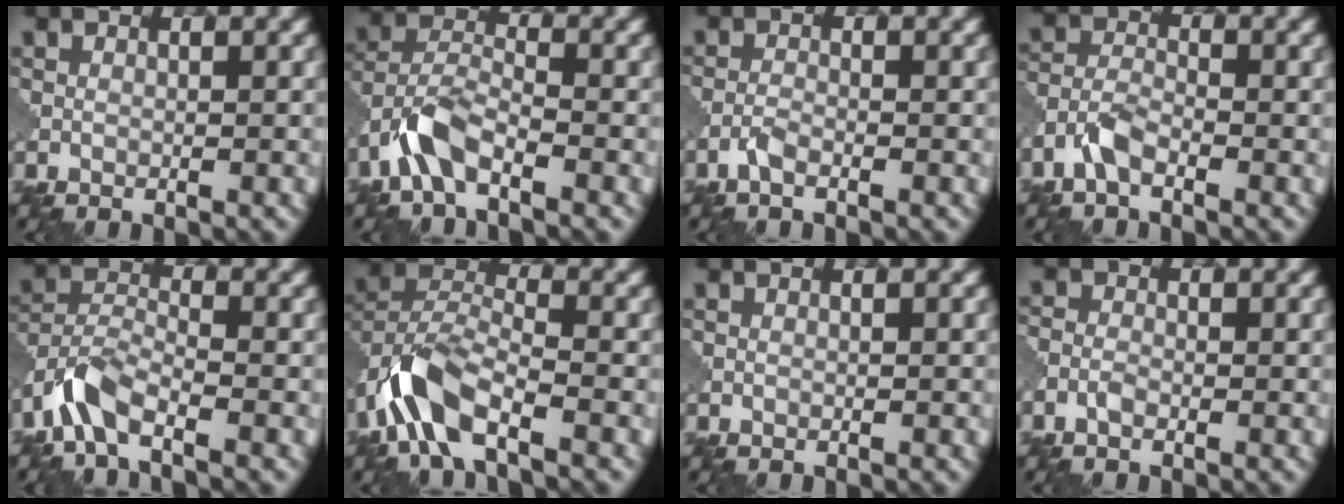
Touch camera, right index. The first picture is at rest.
{"total": 4.7, "force": [-2.9, 1.8, 3.2], "torque": [-0.065, 0.008, -0.068]}
{"total": 1.3, "force": [-0.9, 0.3, 0.8], "torque": [-0.020, 0.001, -0.024]}
{"total": 2.8, "force": [-1.8, 1.2, 1.8], "torque": [-0.039, 0.007, -0.046]}
{"total": 4.7, "force": [-3.2, 1.7, 3.0], "torque": [-0.062, 0.001, -0.077]}
{"total": 7.0, "force": [-3.9, 3.0, 4.9], "torque": [-0.096, 0.003, -0.086]}
{"total": 0.0}
{"total": 1.3, "force": [-0.7, 0.7, 0.7], "torque": [-0.015, 0.002, -0.019]}